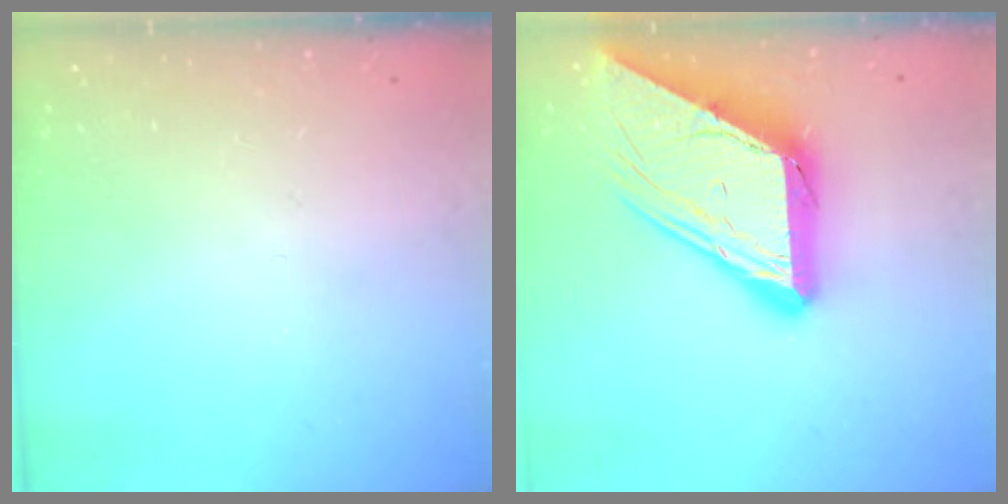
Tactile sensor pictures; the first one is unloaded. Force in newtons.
{"total": 17.5, "press": 17.4, "slide": 1.7}